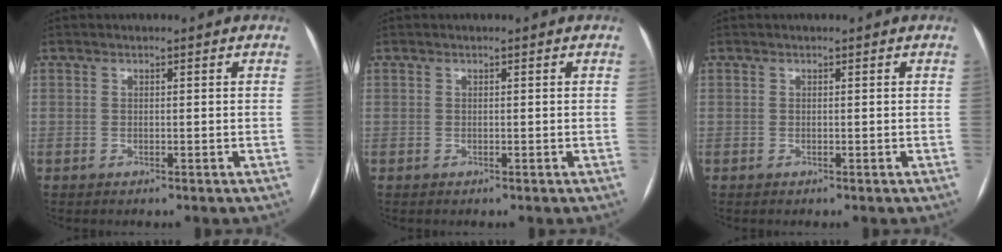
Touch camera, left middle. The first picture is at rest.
{"total": 0.0}
{"total": 0.0}